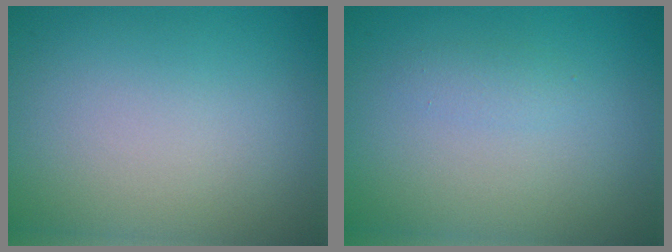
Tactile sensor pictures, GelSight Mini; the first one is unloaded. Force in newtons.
{"total": 0.8, "press": 0.8, "slide": 0.0}